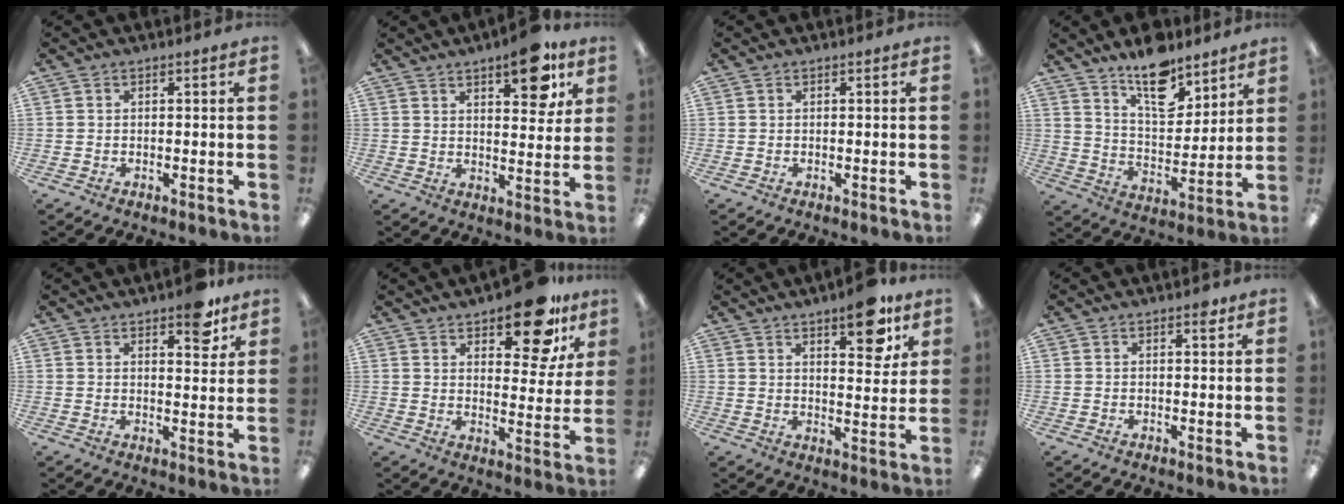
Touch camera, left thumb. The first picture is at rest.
{"total": 11.1, "force": [7.2, 4.1, 7.5], "torque": [-0.079, -0.041, 0.113]}
{"total": 0.0}
{"total": 14.0, "force": [10.7, 6.2, 6.6], "torque": [-0.096, -0.066, 0.190]}
{"total": 7.0, "force": [5.0, 2.8, 4.0], "torque": [-0.043, -0.026, 0.081]}
{"total": 15.3, "force": [10.7, 6.4, 8.9], "torque": [-0.113, -0.059, 0.178]}
{"total": 11.0, "force": [7.3, 3.8, 7.2], "torque": [-0.074, -0.045, 0.116]}
{"total": 1.9, "force": [1.1, 0.7, 1.3], "torque": [-0.004, -0.007, 0.013]}